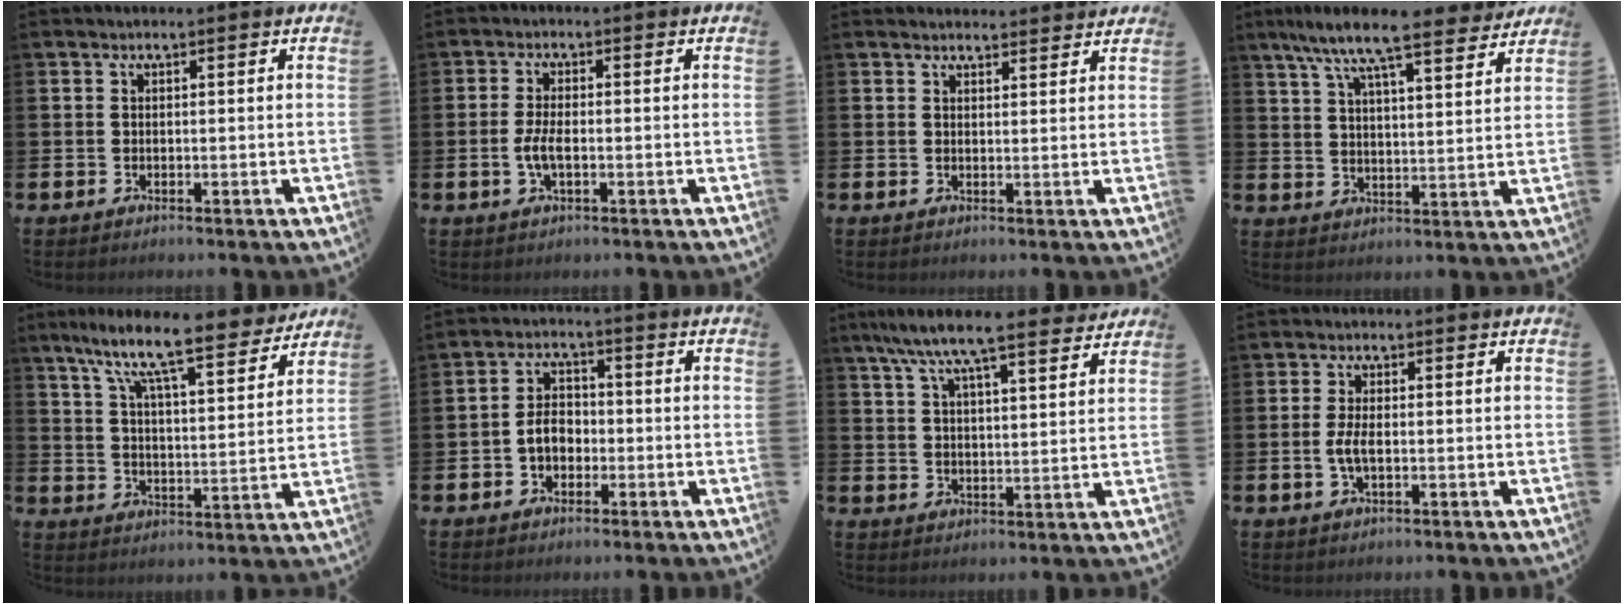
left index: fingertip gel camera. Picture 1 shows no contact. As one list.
[{"total": 3.1, "force": [-0.7, 1.2, 2.8], "torque": [-0.049, -0.004, -0.018]}, {"total": 2.3, "force": [2.3, 0.4, -0.2], "torque": [0.010, -0.016, 0.039]}, {"total": 10.2, "force": [9.0, 1.5, 4.5], "torque": [-0.096, -0.055, 0.155]}, {"total": 11.1, "force": [9.3, 1.6, 5.8], "torque": [-0.132, -0.058, 0.155]}, {"total": 3.9, "force": [-1.1, 2.9, 2.4], "torque": [-0.031, 0.002, -0.026]}, {"total": 9.2, "force": [8.3, 1.2, 3.9], "torque": [-0.089, -0.042, 0.146]}, {"total": 3.0, "force": [-0.4, 1.2, 2.7], "torque": [-0.049, -0.004, -0.012]}]